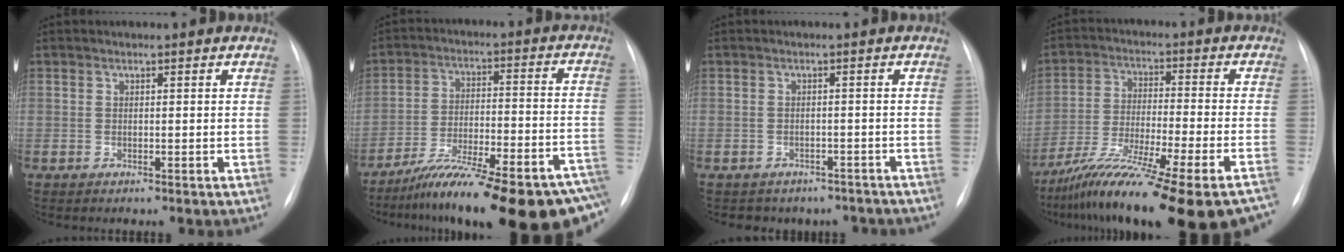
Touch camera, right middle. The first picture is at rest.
{"total": 25.9, "force": [-20.0, 3.4, 16.1], "torque": [-0.179, 0.000, -0.291]}
{"total": 7.0, "force": [-5.8, 3.8, 0.3], "torque": [0.001, 0.018, -0.057]}
{"total": 24.2, "force": [-19.2, 1.2, 14.7], "torque": [-0.190, -0.044, -0.299]}